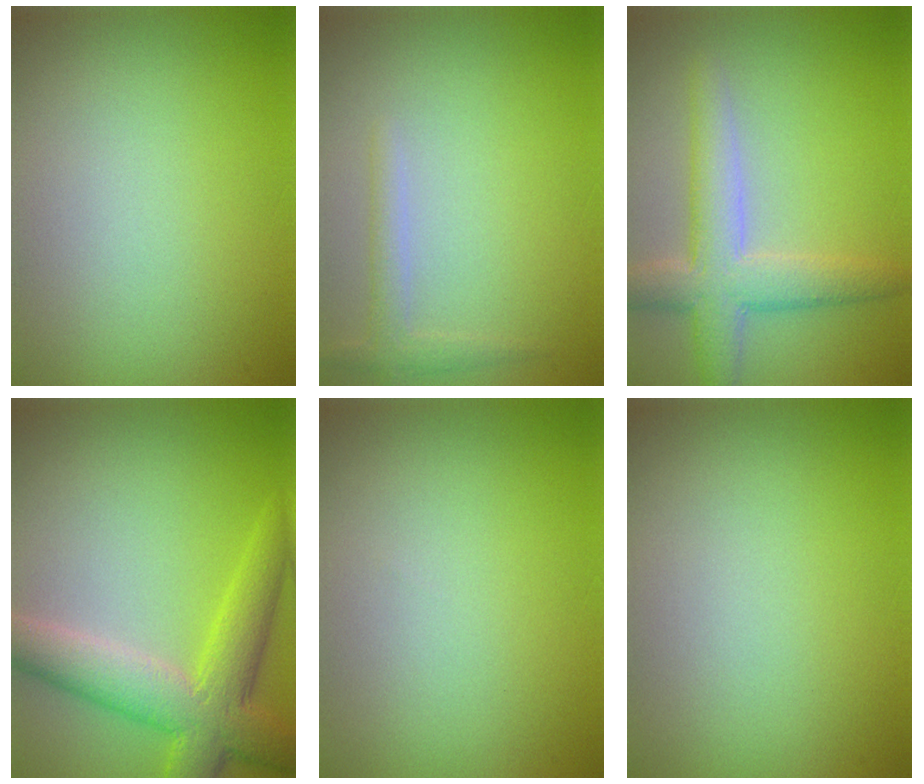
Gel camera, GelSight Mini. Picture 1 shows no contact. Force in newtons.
{"total": 1.5, "press": 1.5, "slide": 0.1}
{"total": 4.7, "press": 4.7, "slide": 0.3}
{"total": 5.4, "press": 5.4, "slide": 0.4}
{"total": 0.0}
{"total": 0.0}